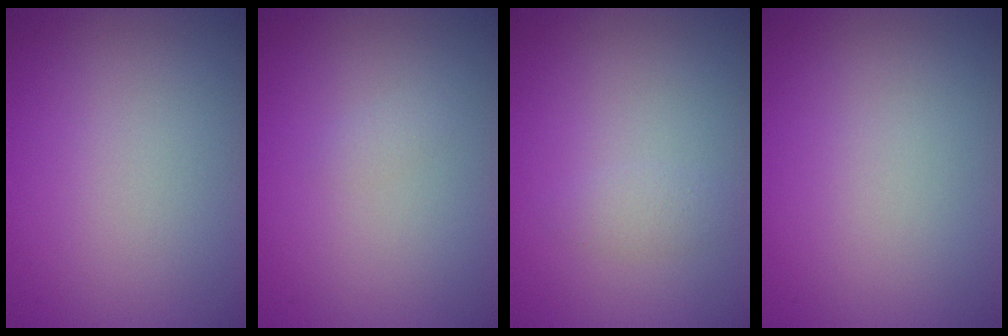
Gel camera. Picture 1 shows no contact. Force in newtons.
{"total": 0.6, "press": 0.6, "slide": 0.0}
{"total": 1.1, "press": 1.1, "slide": 0.1}
{"total": 0.0}